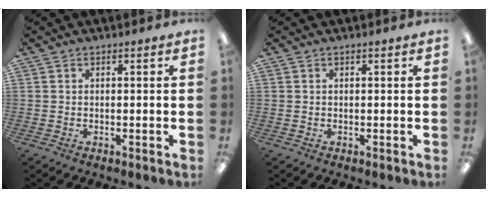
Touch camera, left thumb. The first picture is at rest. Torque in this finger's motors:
{"motor_torque": [0.02, 0.01, 0.00, -0.13, -0.01]}